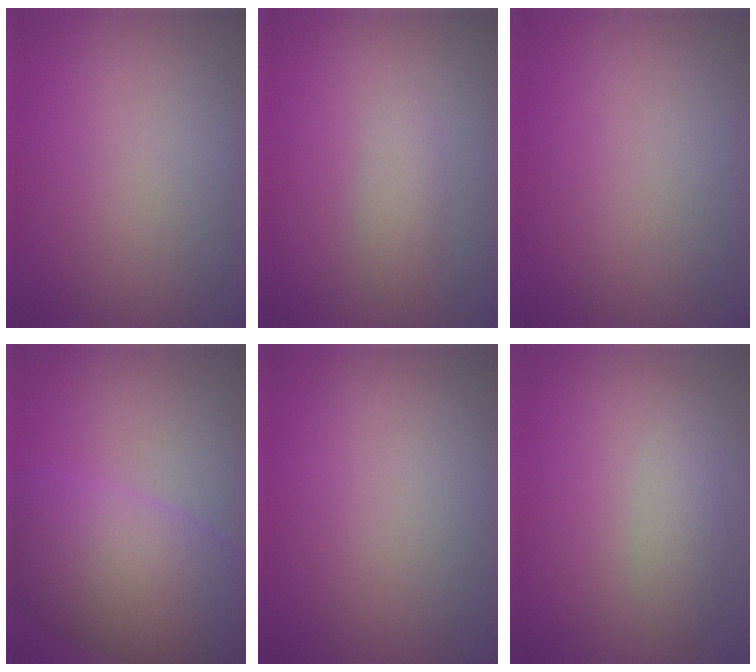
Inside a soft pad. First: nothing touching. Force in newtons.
{"total": 1.5, "press": 1.5, "slide": 0.1}
{"total": 0.0}
{"total": 9.9, "press": 9.9, "slide": 0.3}
{"total": 0.0}
{"total": 1.9, "press": 1.9, "slide": 0.0}